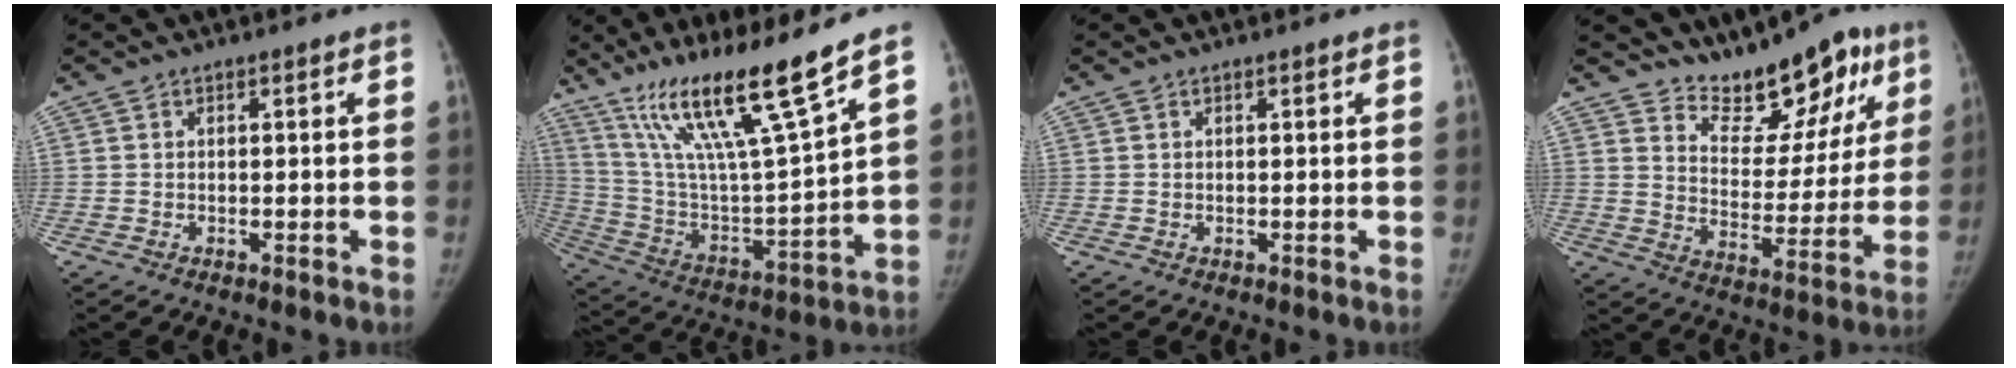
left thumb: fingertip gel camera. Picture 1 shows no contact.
{"total": 20.7, "force": [14.1, 1.0, 15.1], "torque": [-0.247, -0.066, 0.263]}
{"total": 0.0}
{"total": 15.7, "force": [12.1, 7.5, 6.6], "torque": [-0.031, -0.078, 0.178]}